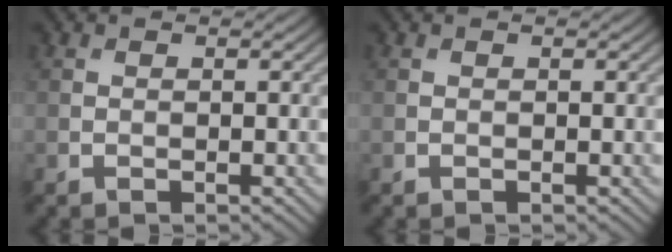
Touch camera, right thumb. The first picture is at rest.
{"total": 0.0}